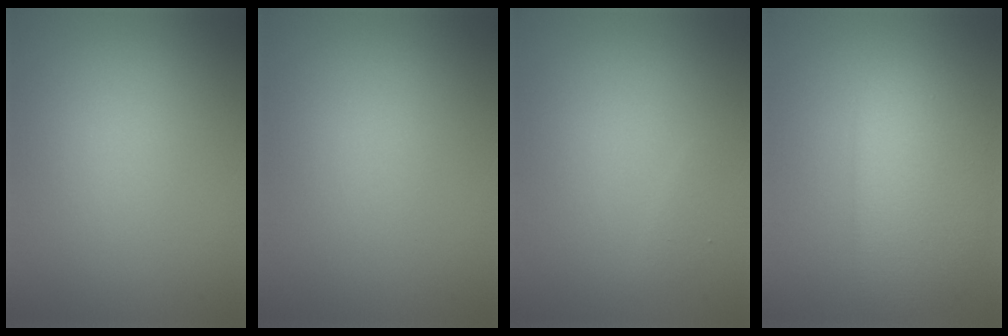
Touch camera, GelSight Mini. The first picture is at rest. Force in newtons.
{"total": 0.0}
{"total": 0.7, "press": 0.7, "slide": 0.1}
{"total": 4.8, "press": 4.8, "slide": 0.1}